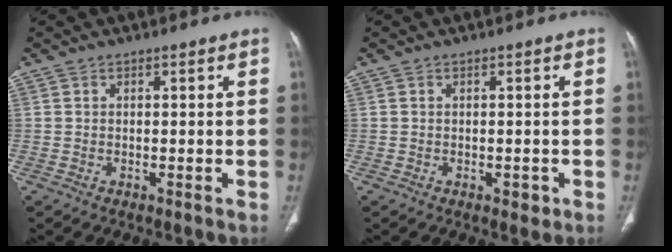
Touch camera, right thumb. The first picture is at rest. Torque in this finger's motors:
{"motor_torque": [0.17, 0.60, -0.16, 0.07, 0.01]}